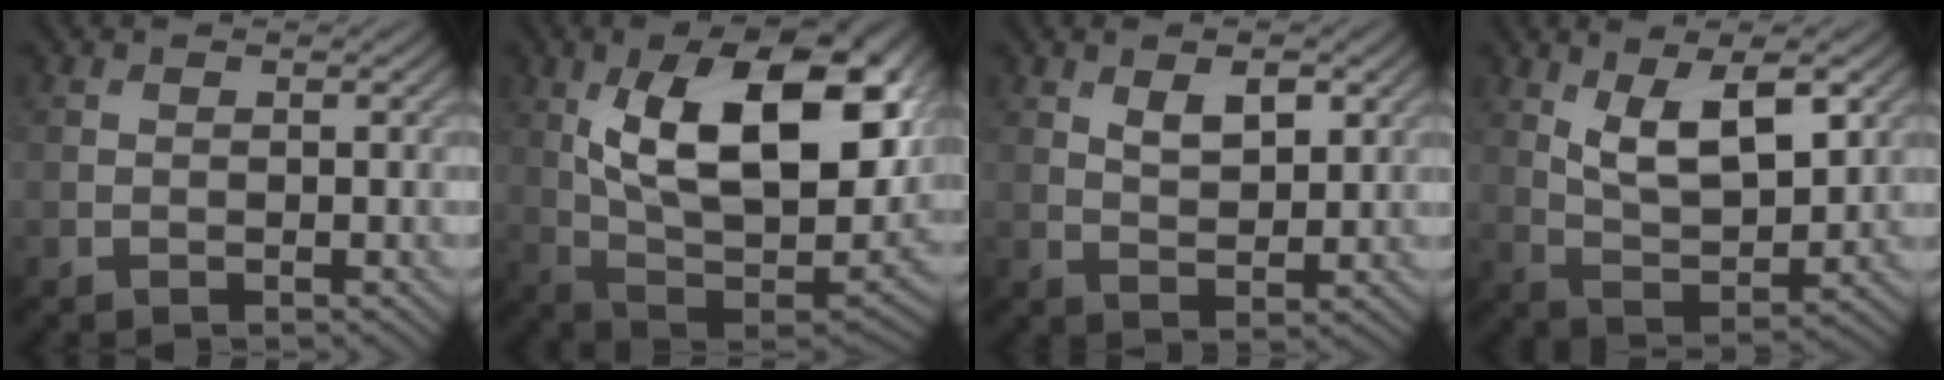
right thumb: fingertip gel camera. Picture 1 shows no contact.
{"total": 18.7, "force": [5.5, 9.1, 15.4], "torque": [-0.258, 0.013, 0.088]}
{"total": 4.0, "force": [2.0, 1.9, 2.9], "torque": [-0.056, -0.005, 0.039]}
{"total": 9.0, "force": [3.8, 3.8, 7.3], "torque": [-0.141, -0.005, 0.076]}